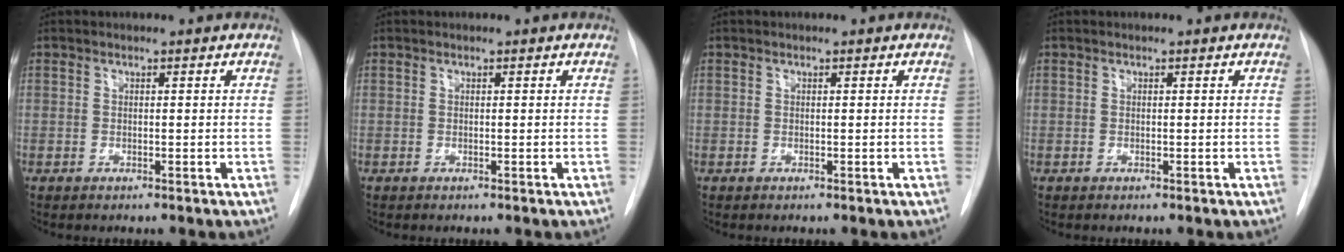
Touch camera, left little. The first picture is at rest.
{"total": 0.0}
{"total": 0.0}
{"total": 0.0}